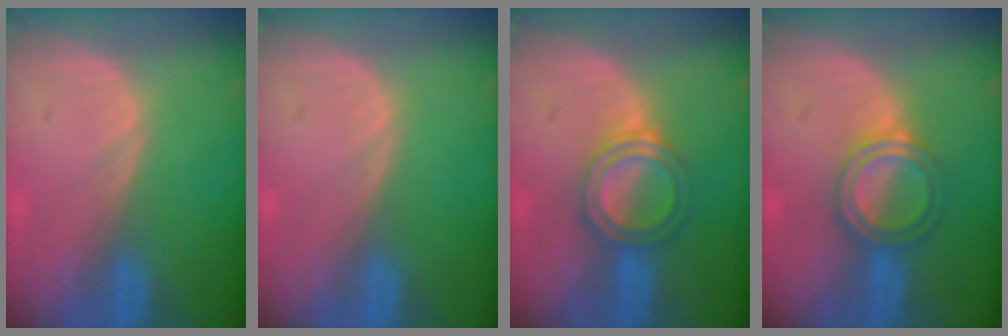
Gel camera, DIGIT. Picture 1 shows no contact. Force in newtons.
{"total": 0.0}
{"total": 5.3, "press": 5.2, "slide": 1.3}
{"total": 5.0, "press": 5.0, "slide": 0.7}